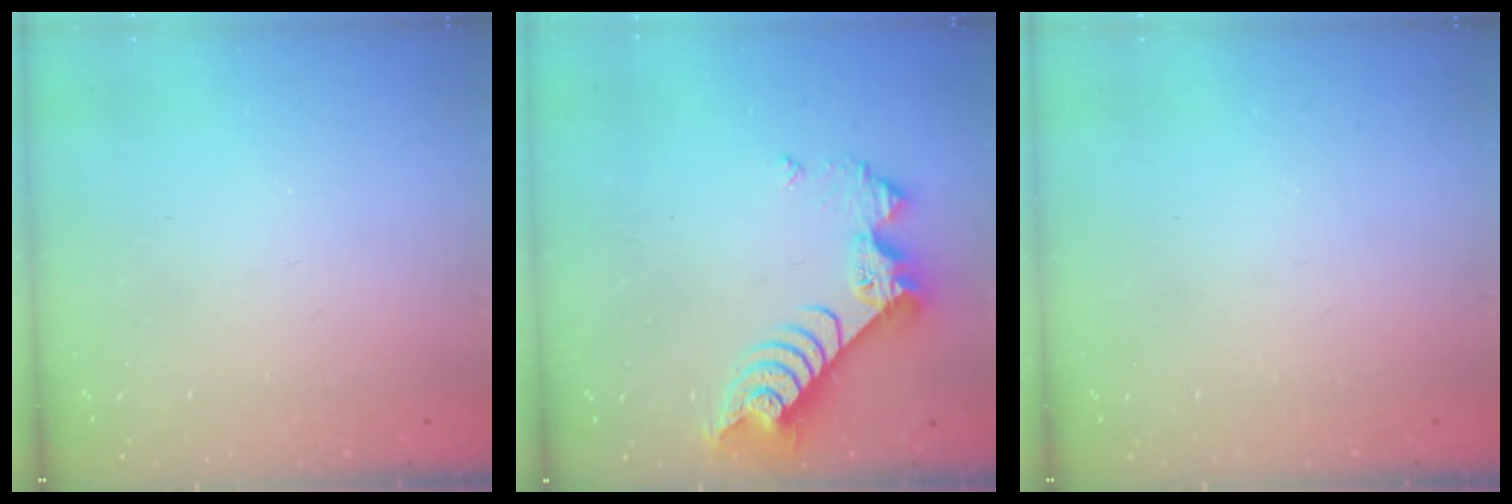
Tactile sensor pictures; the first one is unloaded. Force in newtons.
{"total": 9.3, "press": 9.3, "slide": 1.0}
{"total": 0.0}